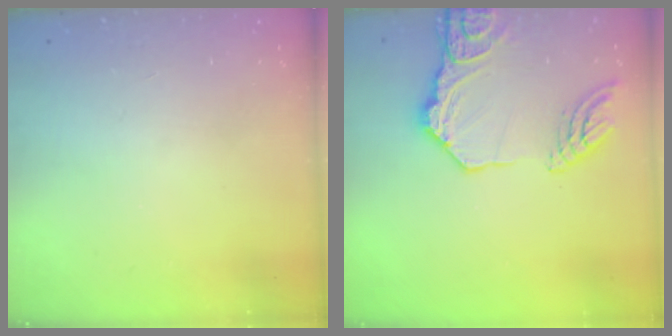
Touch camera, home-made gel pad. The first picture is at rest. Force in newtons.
{"total": 15.8, "press": 15.8, "slide": 0.8}